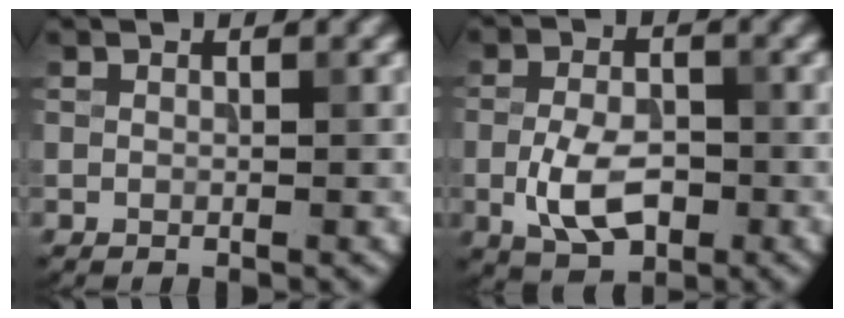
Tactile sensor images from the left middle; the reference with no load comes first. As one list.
[{"total": 4.8, "force": [-1.5, 2.6, 3.7], "torque": [-0.081, -0.003, -0.028]}]